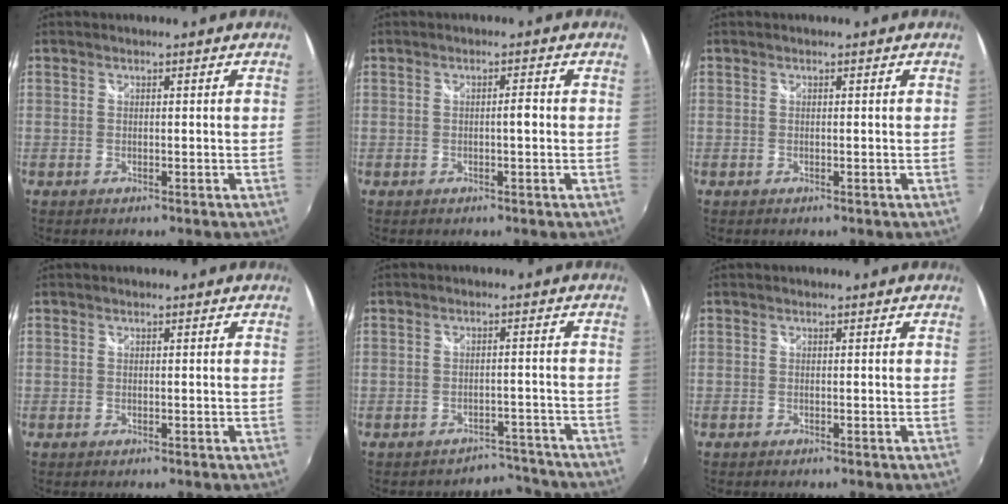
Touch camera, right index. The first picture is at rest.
{"total": 1.5, "force": [-0.2, 0.5, 1.4], "torque": [-0.020, 0.005, -0.005]}
{"total": 0.0}
{"total": 0.0}
{"total": 5.8, "force": [-5.4, 2.1, -0.6], "torque": [0.018, 0.021, -0.064]}
{"total": 0.0}